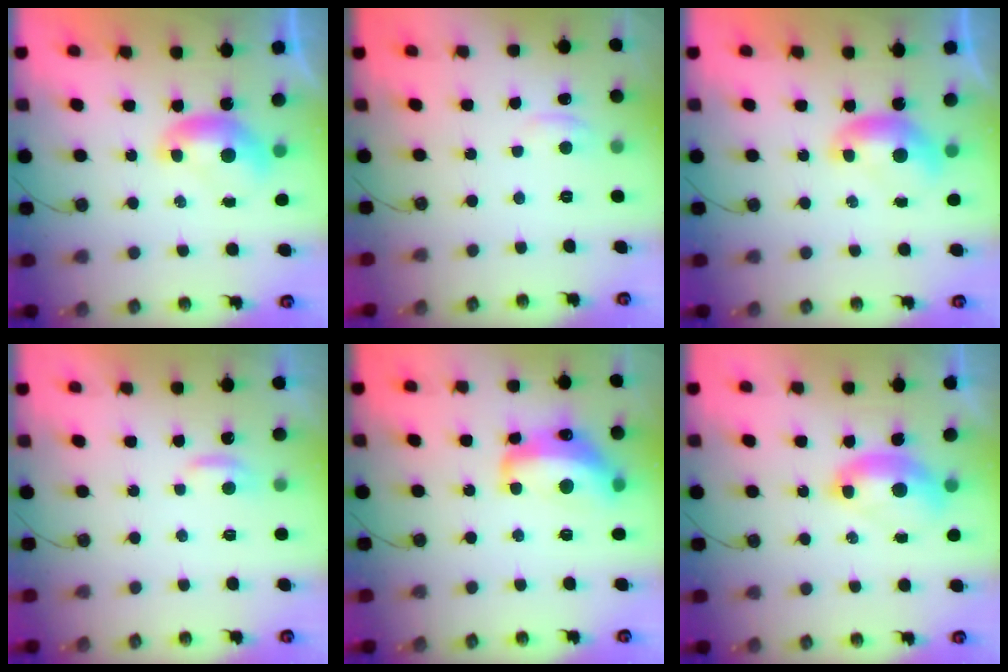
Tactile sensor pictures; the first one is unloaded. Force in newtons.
{"total": 1.6, "press": 1.5, "slide": 0.5}
{"total": 0.0}
{"total": 1.3, "press": 1.1, "slide": 0.6}
{"total": 10.2, "press": 10.2, "slide": 0.9}
{"total": 2.6, "press": 2.5, "slide": 0.5}